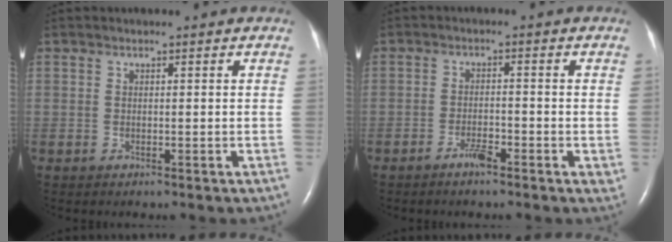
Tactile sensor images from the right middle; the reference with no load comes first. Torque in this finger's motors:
{"motor_torque": [0.06, -0.06, -0.02, 0.00]}